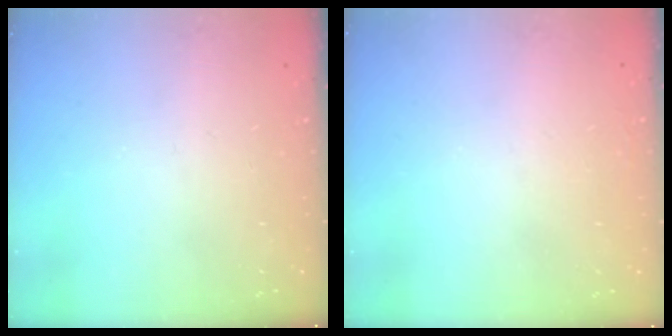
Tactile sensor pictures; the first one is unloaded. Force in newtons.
{"total": 1.6, "press": 1.6, "slide": 0.0}